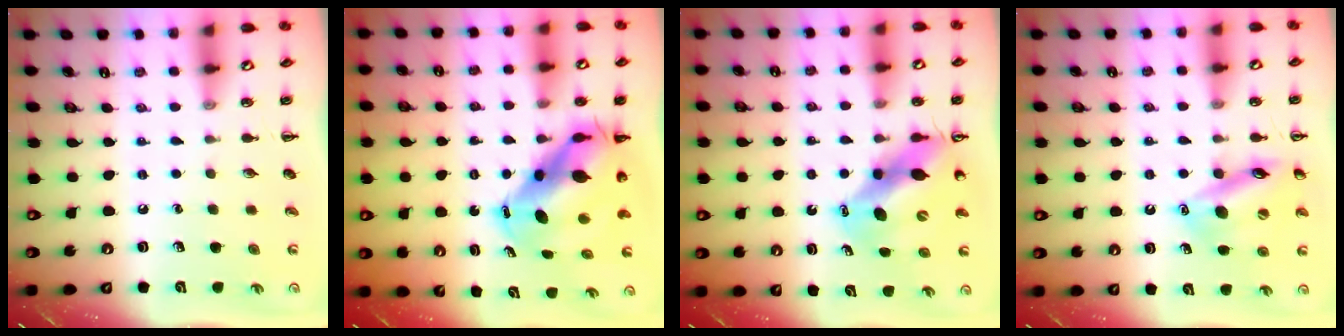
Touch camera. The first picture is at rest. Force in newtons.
{"total": 12.4, "press": 11.9, "slide": 3.4}
{"total": 12.7, "press": 12.1, "slide": 3.7}
{"total": 15.1, "press": 14.8, "slide": 2.8}